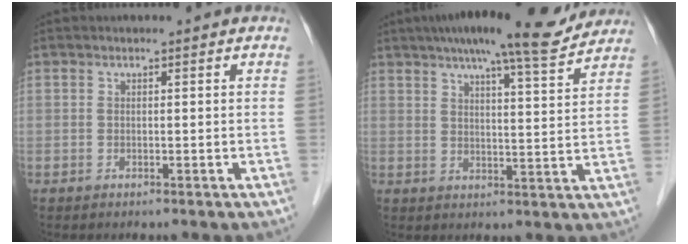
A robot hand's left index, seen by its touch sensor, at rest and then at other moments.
{"total": 14.6, "force": [12.5, 1.6, 7.4], "torque": [-0.112, 0.010, 0.168]}